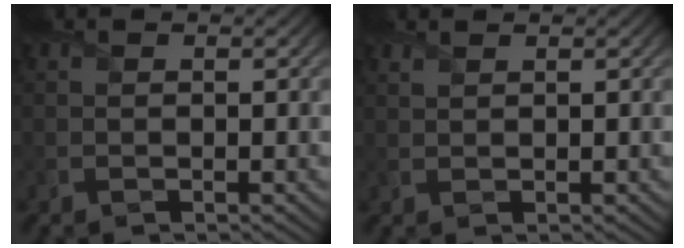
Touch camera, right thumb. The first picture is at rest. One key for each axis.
{"total": 1.2, "fx": 1.1, "fy": 0.1, "fz": 0.3, "tx": -0.013, "ty": 0.002, "tz": 0.026}